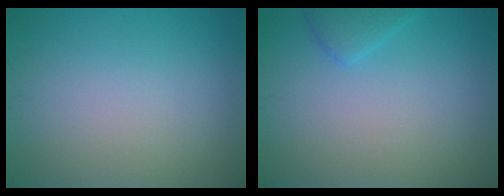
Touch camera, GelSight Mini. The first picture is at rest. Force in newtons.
{"total": 1.7, "press": 1.7, "slide": 0.1}